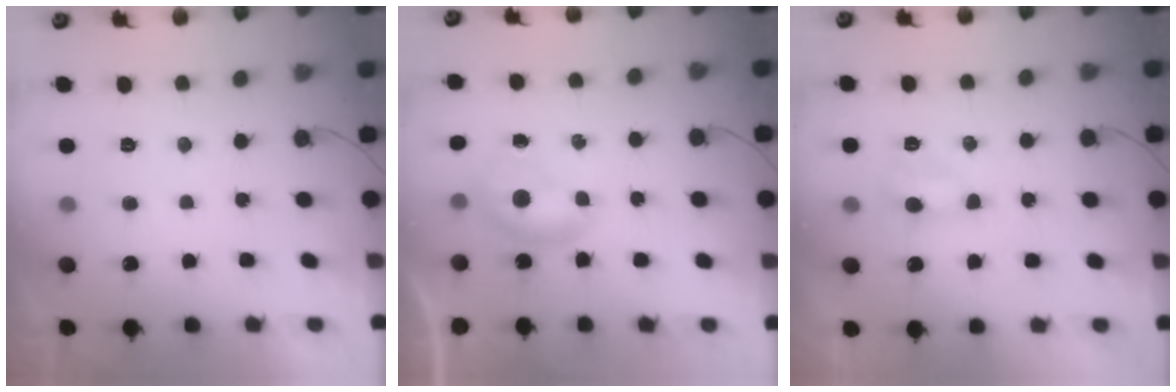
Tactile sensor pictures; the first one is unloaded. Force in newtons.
{"total": 5.1, "press": 5.1, "slide": 0.6}
{"total": 4.5, "press": 4.5, "slide": 0.8}